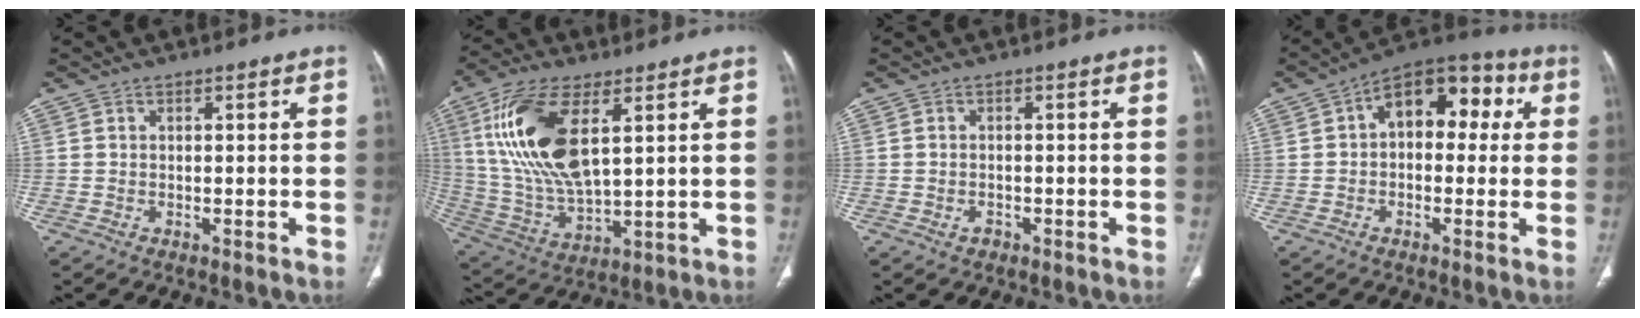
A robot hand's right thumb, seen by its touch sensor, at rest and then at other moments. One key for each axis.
{"total": 19.0, "fx": 6.0, "fy": 8.3, "fz": 16.0, "tx": -0.330, "ty": -0.020, "tz": 0.122}
{"total": 1.4, "fx": -0.7, "fy": 1.0, "fz": 0.6, "tx": -0.009, "ty": 0.008, "tz": -0.009}
{"total": 13.1, "fx": 2.4, "fy": 8.3, "fz": 9.9, "tx": -0.096, "ty": 0.039, "tz": 0.022}